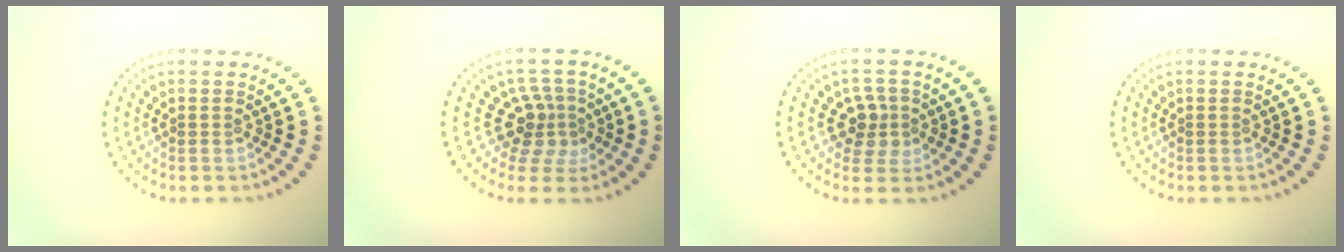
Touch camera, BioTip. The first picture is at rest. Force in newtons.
{"total": 3.2, "press": 2.2, "slide": 2.3}
{"total": 2.6, "press": 2.4, "slide": 1.2}
{"total": 0.0}